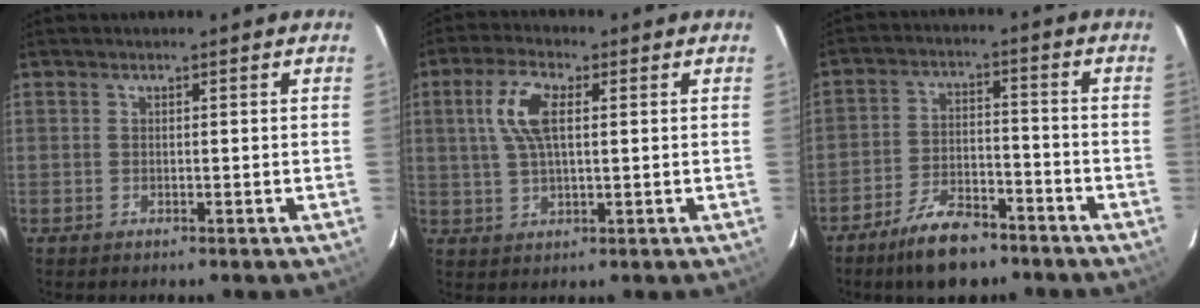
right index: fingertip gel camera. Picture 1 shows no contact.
{"total": 7.7, "force": [1.9, 3.1, 6.7], "torque": [-0.138, 0.014, 0.037]}
{"total": 10.4, "force": [-7.9, 4.2, 5.4], "torque": [-0.119, 0.006, -0.130]}